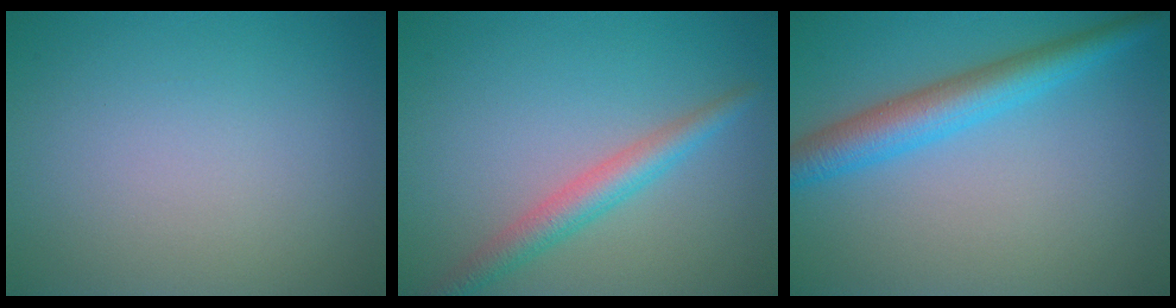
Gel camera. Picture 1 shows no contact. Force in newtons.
{"total": 3.2, "press": 3.2, "slide": 0.1}
{"total": 4.8, "press": 4.8, "slide": 0.2}